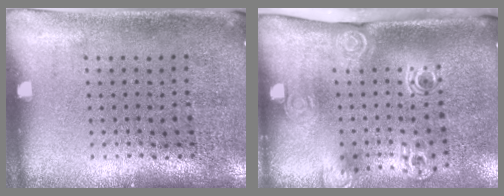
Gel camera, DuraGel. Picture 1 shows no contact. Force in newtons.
{"total": 2.1, "press": 1.5, "slide": 1.5}